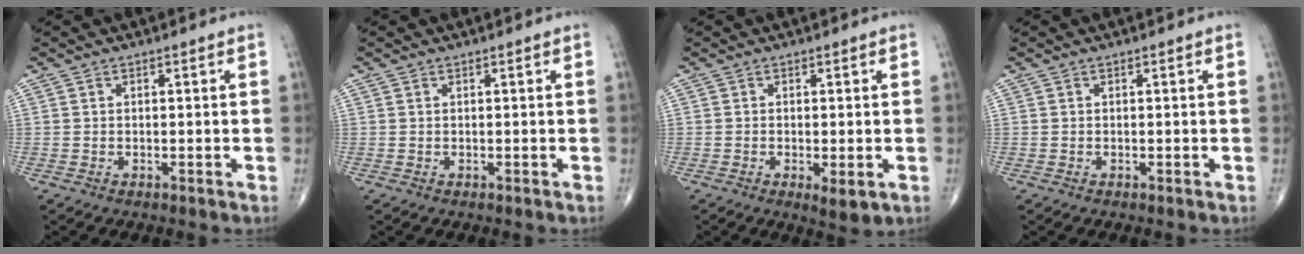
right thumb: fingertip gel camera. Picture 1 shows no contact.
{"total": 0.0}
{"total": 3.5, "force": [-1.1, 1.1, 3.2], "torque": [-0.051, -0.012, -0.015]}
{"total": 0.0}